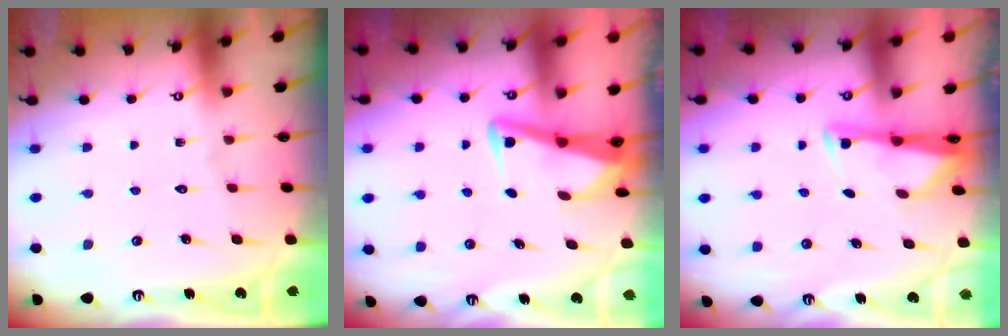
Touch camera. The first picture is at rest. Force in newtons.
{"total": 4.0, "press": 3.9, "slide": 0.4}
{"total": 2.9, "press": 2.9, "slide": 0.4}